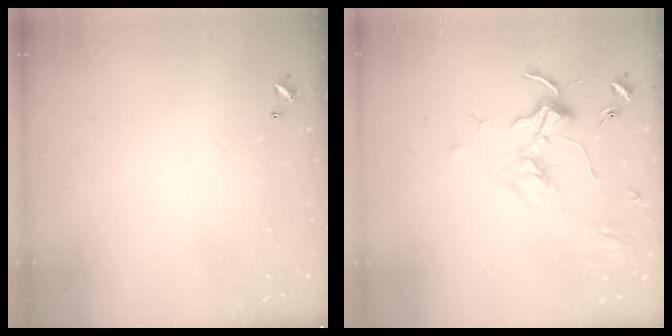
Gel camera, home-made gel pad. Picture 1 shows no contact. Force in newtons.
{"total": 1.7, "press": 1.5, "slide": 0.8}